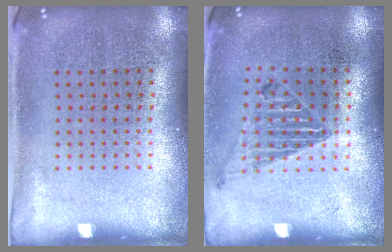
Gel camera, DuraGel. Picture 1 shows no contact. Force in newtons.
{"total": 1.0, "press": 1.0, "slide": 0.2}